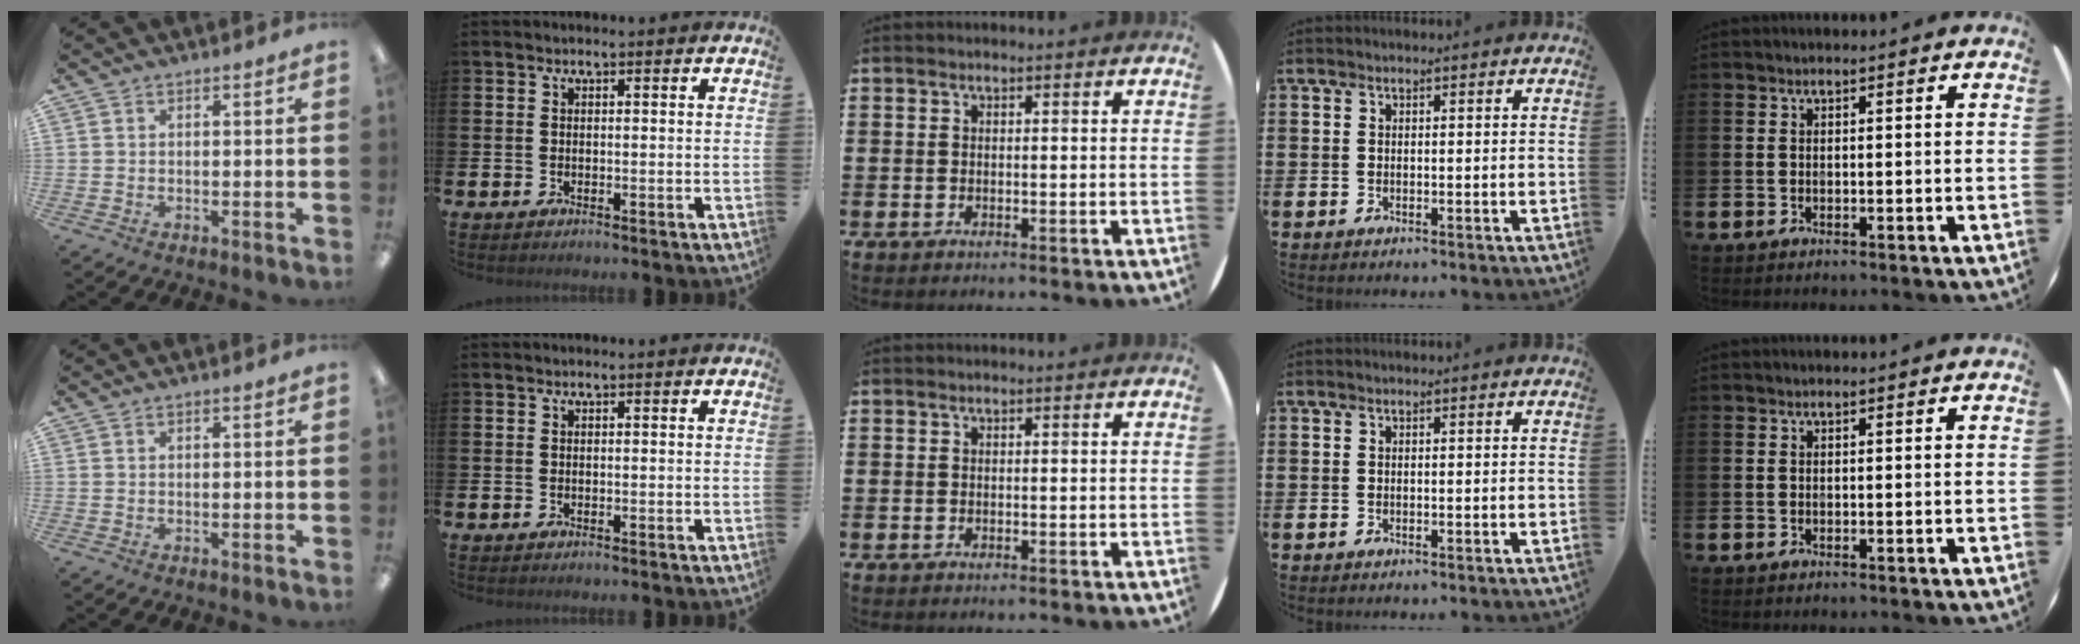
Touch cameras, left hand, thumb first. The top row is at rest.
{}